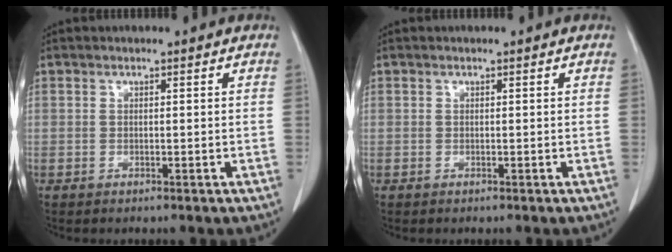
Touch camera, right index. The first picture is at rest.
{"total": 0.0}